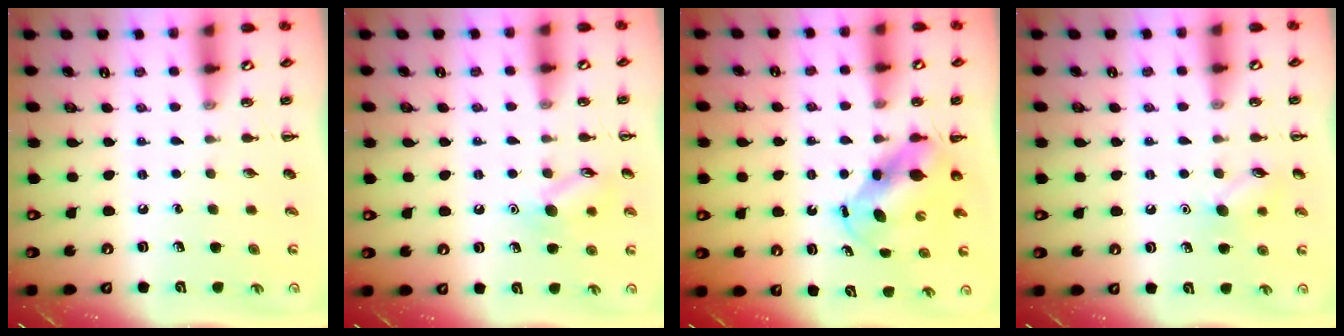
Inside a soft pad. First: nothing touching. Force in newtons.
{"total": 9.5, "press": 9.5, "slide": 0.8}
{"total": 5.4, "press": 5.3, "slide": 1.1}
{"total": 8.7, "press": 8.5, "slide": 1.8}